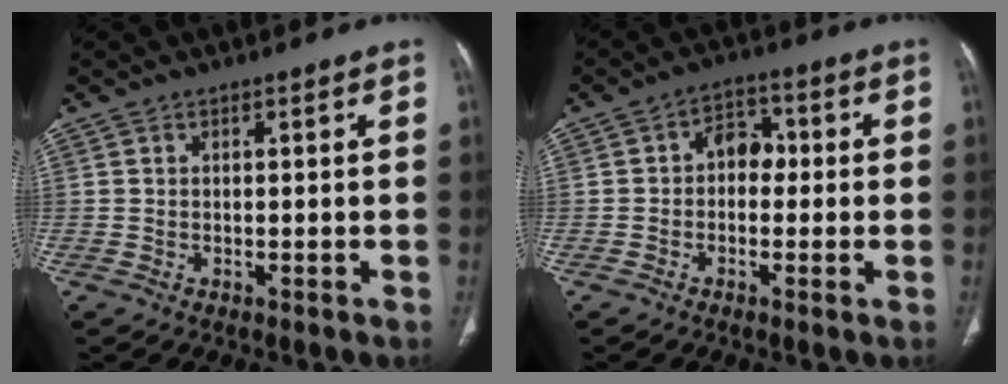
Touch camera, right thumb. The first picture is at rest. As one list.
[{"total": 5.2, "force": [0.0, 3.8, 3.6], "torque": [-0.023, 0.019, -0.014]}]